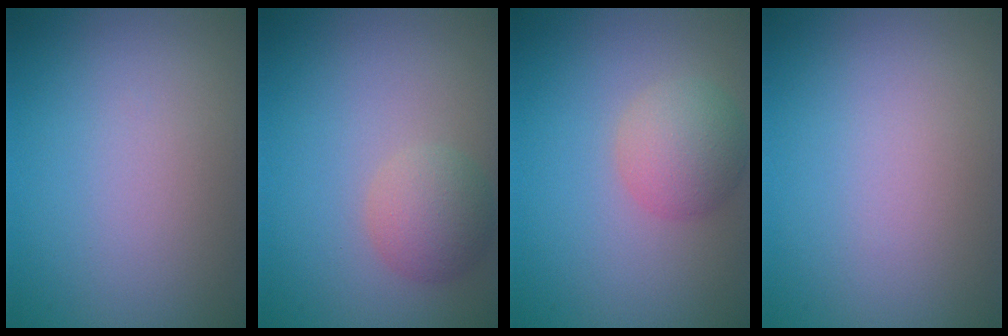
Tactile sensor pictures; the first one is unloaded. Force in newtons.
{"total": 3.0, "press": 3.0, "slide": 0.1}
{"total": 3.5, "press": 3.4, "slide": 0.3}
{"total": 0.0}